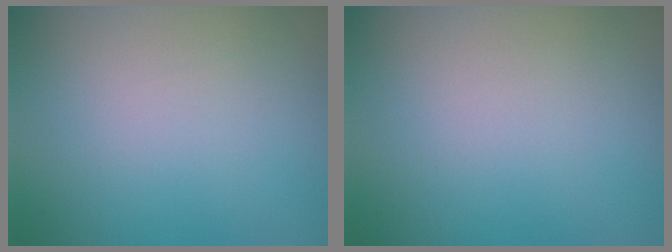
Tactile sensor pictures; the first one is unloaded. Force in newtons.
{"total": 0.0}